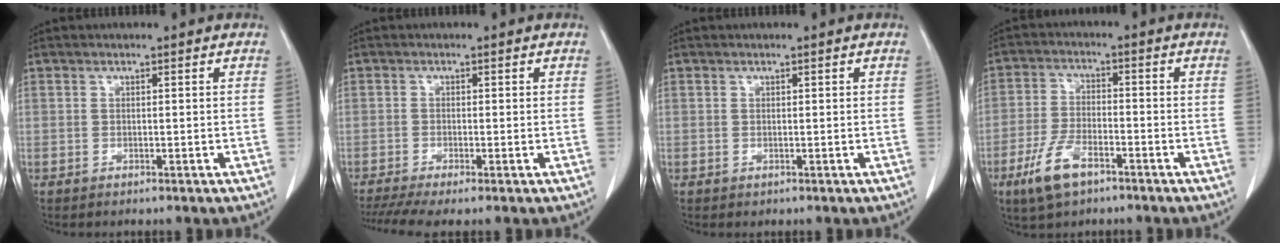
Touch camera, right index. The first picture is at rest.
{"total": 5.1, "force": [-3.4, 0.7, 3.8], "torque": [-0.069, -0.007, -0.062]}
{"total": 0.0}
{"total": 7.6, "force": [-4.6, 3.0, 5.3], "torque": [-0.119, -0.006, -0.085]}